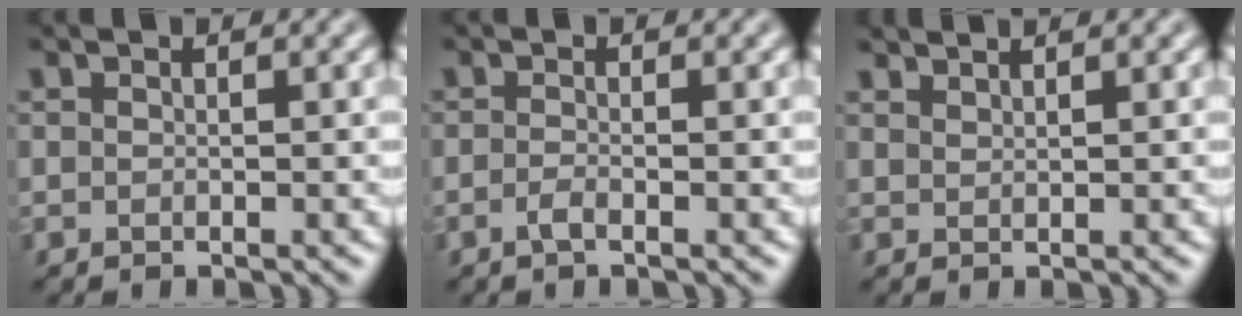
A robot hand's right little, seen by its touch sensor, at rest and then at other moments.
{"total": 0.9, "force": [-0.7, -0.6, -0.1], "torque": [-0.005, 0.006, -0.021]}
{"total": 1.4, "force": [1.2, -0.5, -0.6], "torque": [0.003, 0.000, 0.021]}